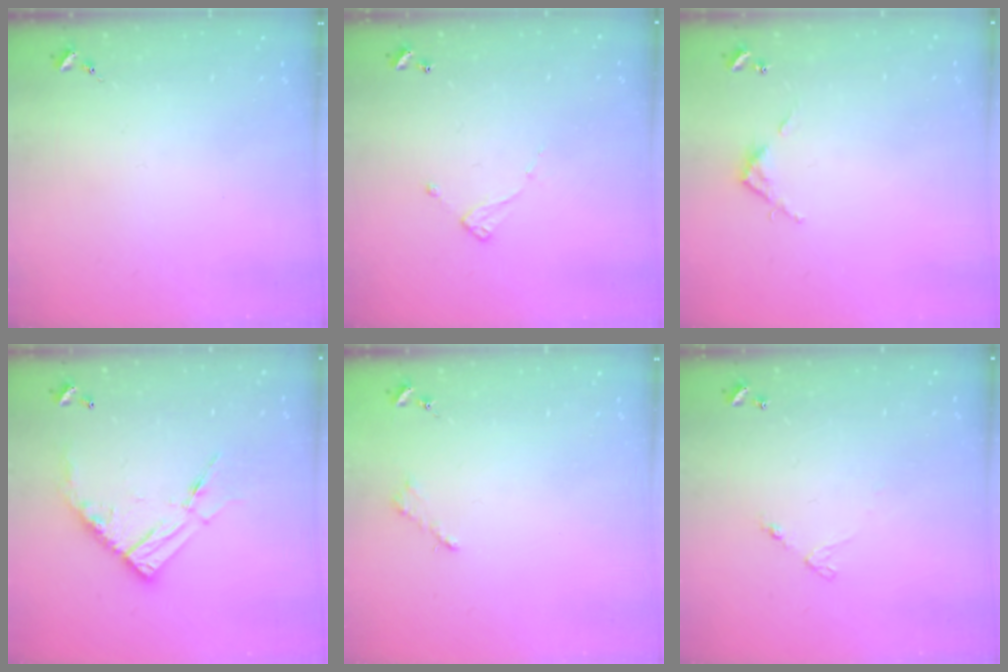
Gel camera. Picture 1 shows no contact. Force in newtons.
{"total": 5.0, "press": 5.0, "slide": 0.4}
{"total": 3.9, "press": 3.9, "slide": 0.3}
{"total": 14.1, "press": 14.0, "slide": 1.4}
{"total": 2.6, "press": 2.5, "slide": 0.3}
{"total": 4.9, "press": 4.8, "slide": 0.3}